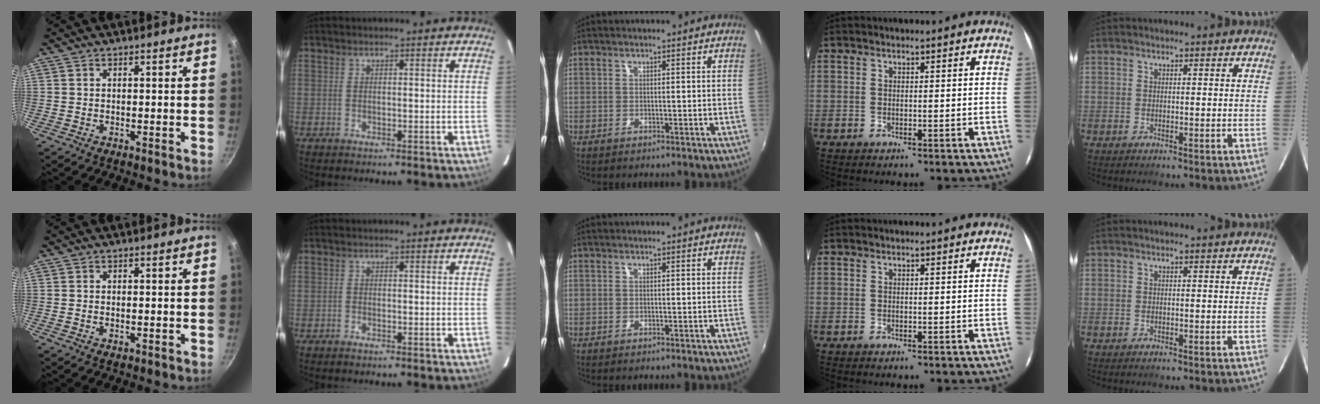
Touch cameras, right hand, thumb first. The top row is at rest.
{"thumb": {"total": 0.8, "force": [-0.2, 0.4, 0.6], "torque": [-0.011, 0.000, -0.003]}, "index": {"total": 0.8, "force": [-0.7, 0.3, 0.1], "torque": [-0.002, -0.001, -0.015]}}